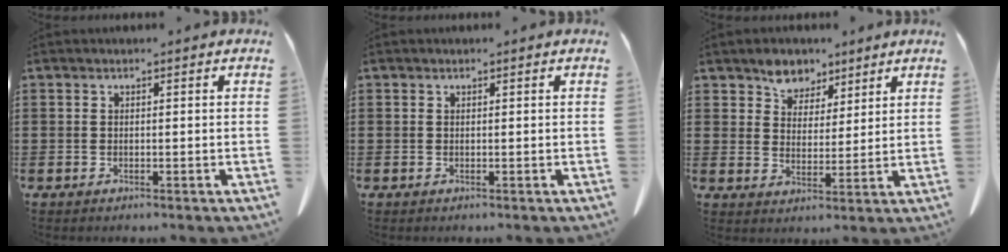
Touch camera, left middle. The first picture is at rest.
{"total": 0.0}
{"total": 5.4, "force": [4.4, 3.1, 0.5], "torque": [-0.034, -0.005, 0.083]}